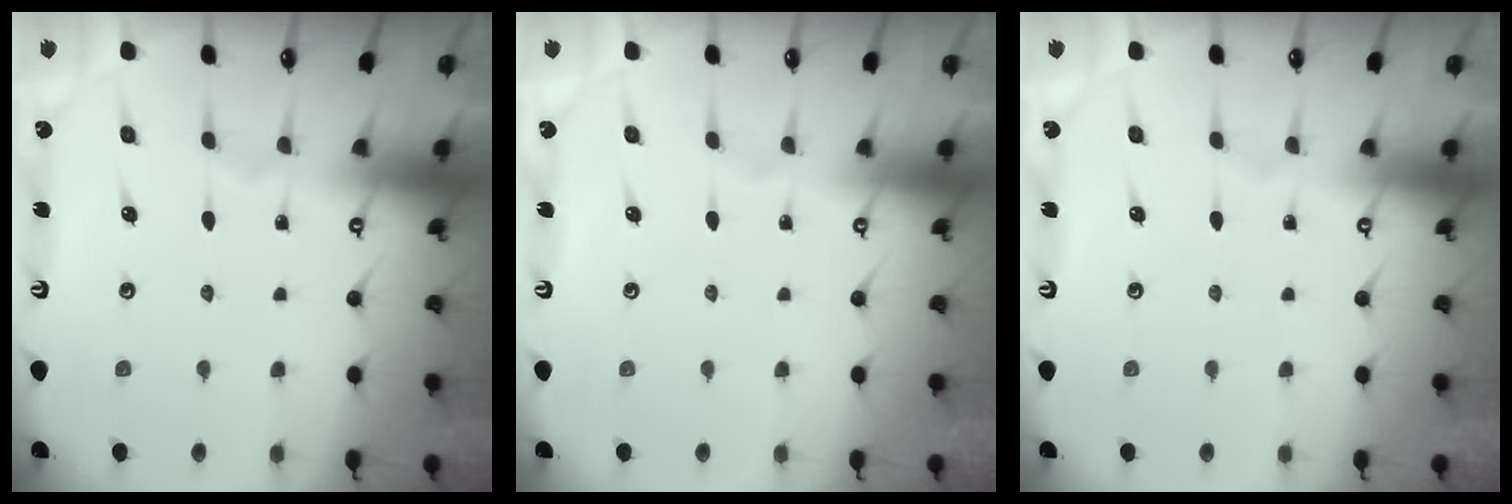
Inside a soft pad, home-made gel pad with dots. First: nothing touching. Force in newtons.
{"total": 0.0}
{"total": 0.0}